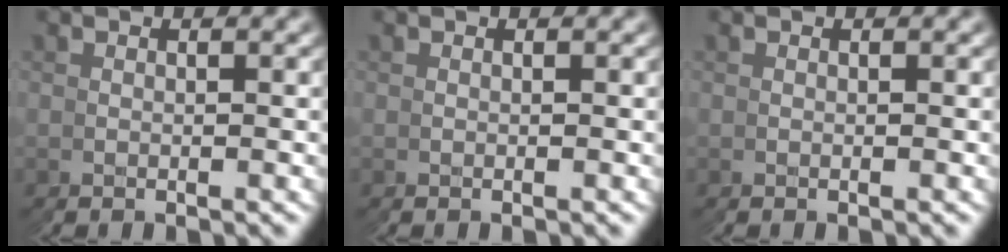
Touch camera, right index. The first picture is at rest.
{"total": 0.0}
{"total": 0.0}